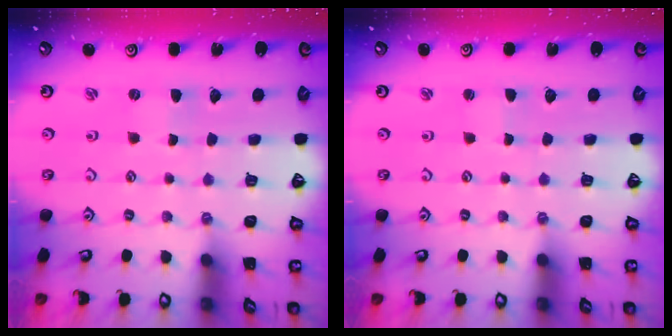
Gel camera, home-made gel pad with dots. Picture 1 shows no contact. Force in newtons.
{"total": 0.6, "press": 0.6, "slide": 0.0}